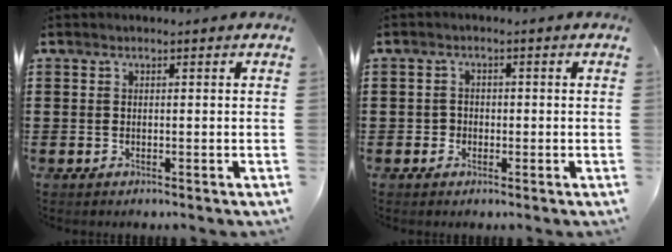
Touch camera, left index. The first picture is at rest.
{"total": 1.7, "force": [-0.6, 1.5, 0.3], "torque": [-0.011, 0.004, -0.014]}